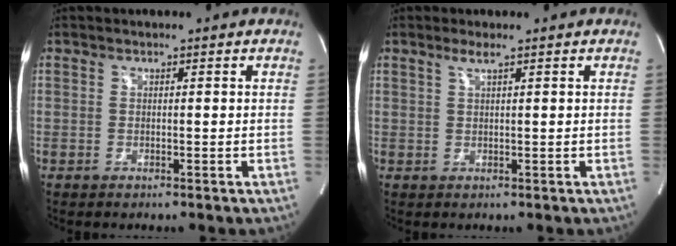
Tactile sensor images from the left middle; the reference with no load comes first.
{"total": 1.4, "force": [1.0, -0.1, 1.0], "torque": [-0.025, 0.004, 0.022]}